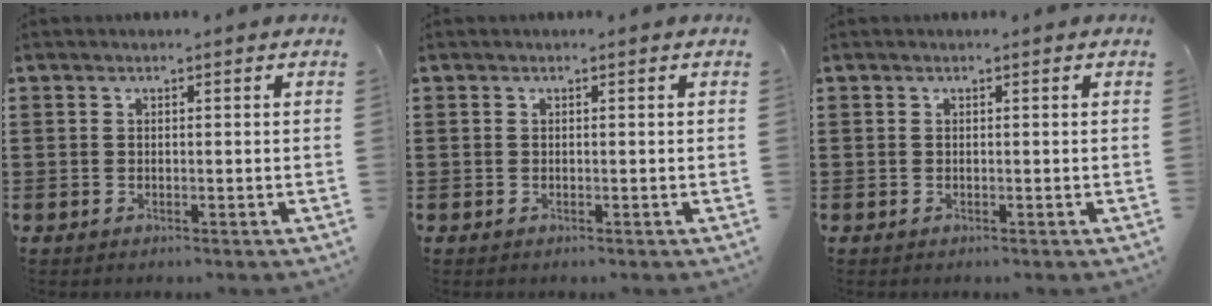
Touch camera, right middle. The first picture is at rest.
{"total": 0.0}
{"total": 0.0}